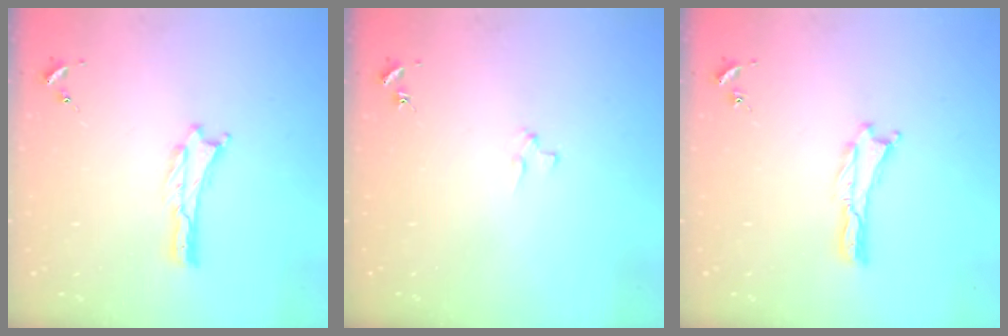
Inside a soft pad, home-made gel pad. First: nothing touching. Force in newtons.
{"total": 1.9, "press": 1.9, "slide": 0.2}
{"total": 0.0}